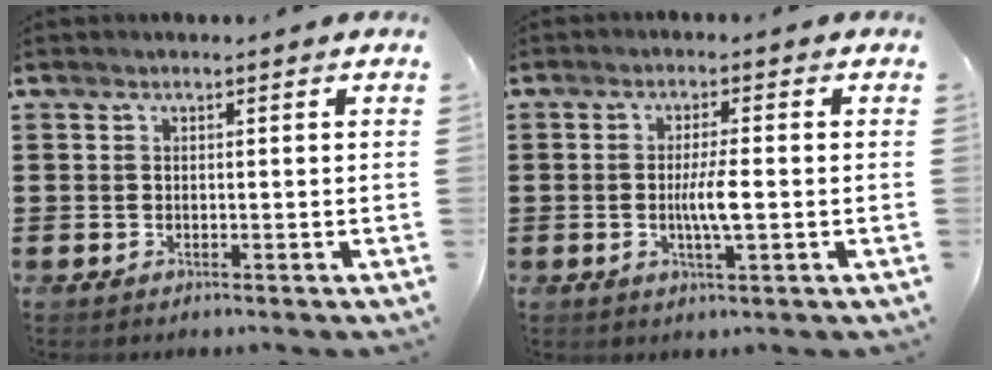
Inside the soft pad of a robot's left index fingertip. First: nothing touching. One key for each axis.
{"total": 4.5, "fx": -0.4, "fy": 0.6, "fz": 4.4, "tx": -0.084, "ty": -0.003, "tz": -0.012}